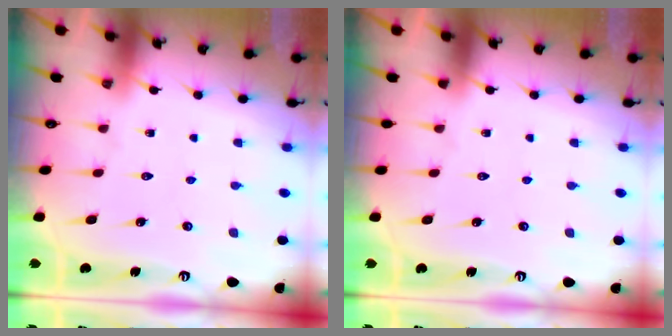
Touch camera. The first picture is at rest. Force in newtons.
{"total": 0.0}